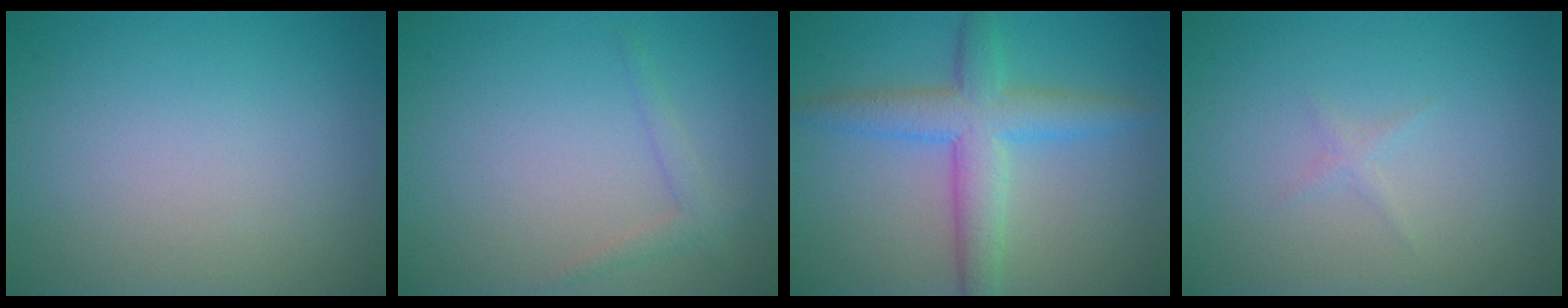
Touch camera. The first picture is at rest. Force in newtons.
{"total": 1.2, "press": 1.2, "slide": 0.1}
{"total": 5.2, "press": 5.2, "slide": 0.3}
{"total": 0.6, "press": 0.6, "slide": 0.0}